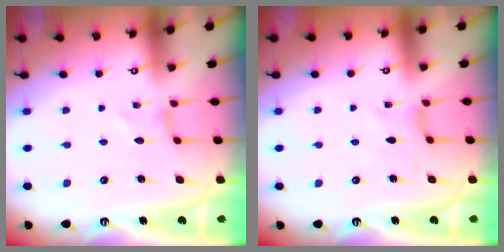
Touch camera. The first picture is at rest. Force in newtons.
{"total": 0.6, "press": 0.6, "slide": 0.2}